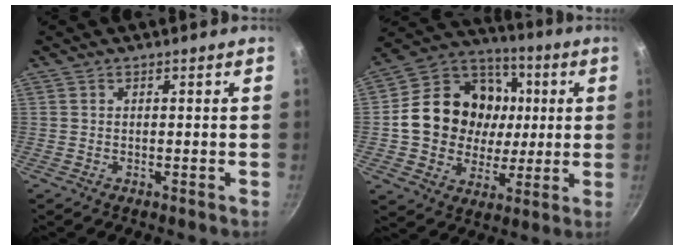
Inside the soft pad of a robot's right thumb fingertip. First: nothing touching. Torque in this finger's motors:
{"motor_torque": [1.77, 2.60, 1.03, -0.26, 0.14]}